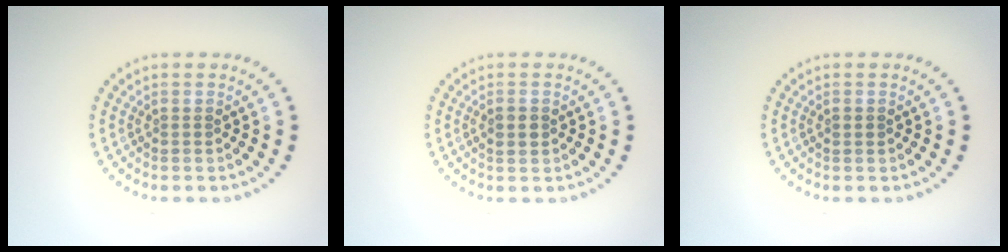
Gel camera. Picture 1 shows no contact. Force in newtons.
{"total": 1.2, "press": 1.2, "slide": 0.2}
{"total": 0.8, "press": 0.8, "slide": 0.1}